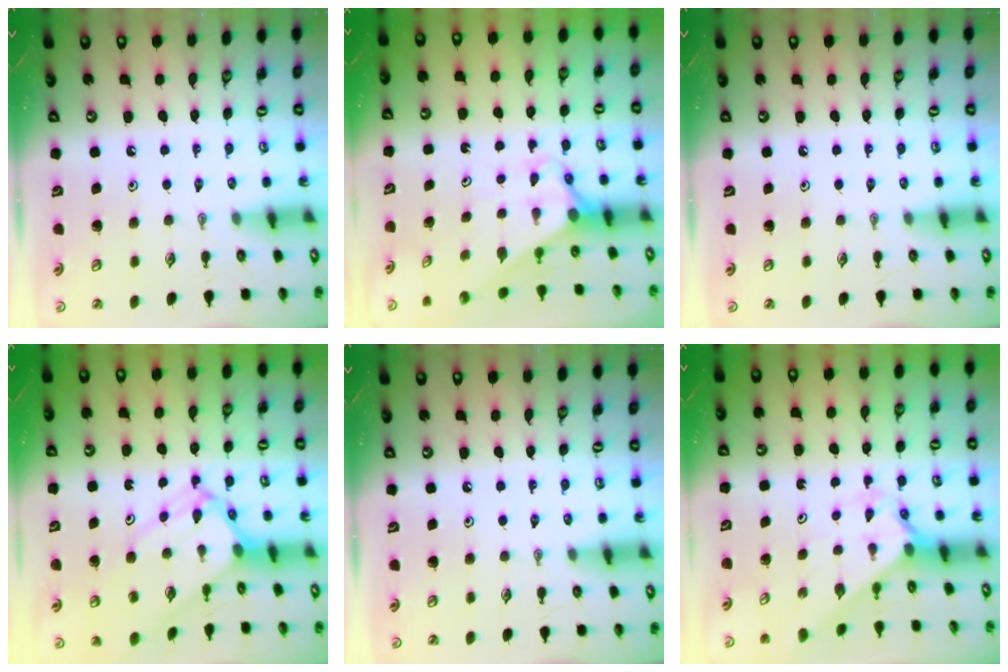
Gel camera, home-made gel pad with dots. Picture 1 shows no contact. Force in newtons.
{"total": 2.8, "press": 2.8, "slide": 0.0}
{"total": 0.0}
{"total": 8.6, "press": 8.5, "slide": 0.7}
{"total": 0.0}
{"total": 1.9, "press": 1.9, "slide": 0.2}